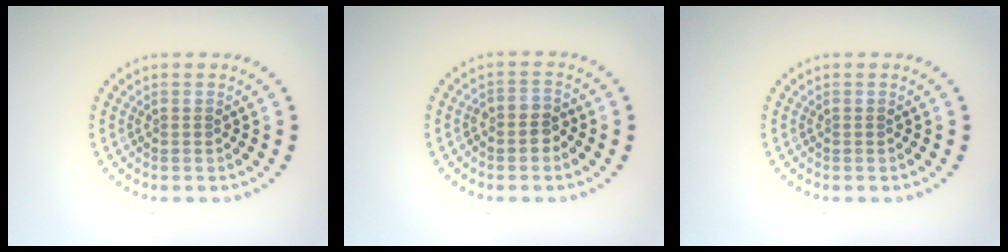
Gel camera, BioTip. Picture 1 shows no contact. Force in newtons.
{"total": 1.9, "press": 1.7, "slide": 0.8}
{"total": 0.0}